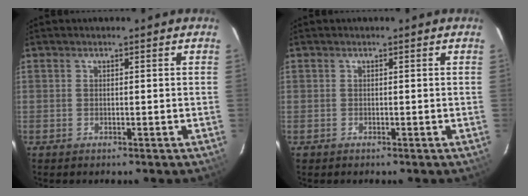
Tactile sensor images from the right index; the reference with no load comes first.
{"total": 0.9, "force": [-0.3, 0.8, -0.1], "torque": [-0.001, 0.004, -0.003]}